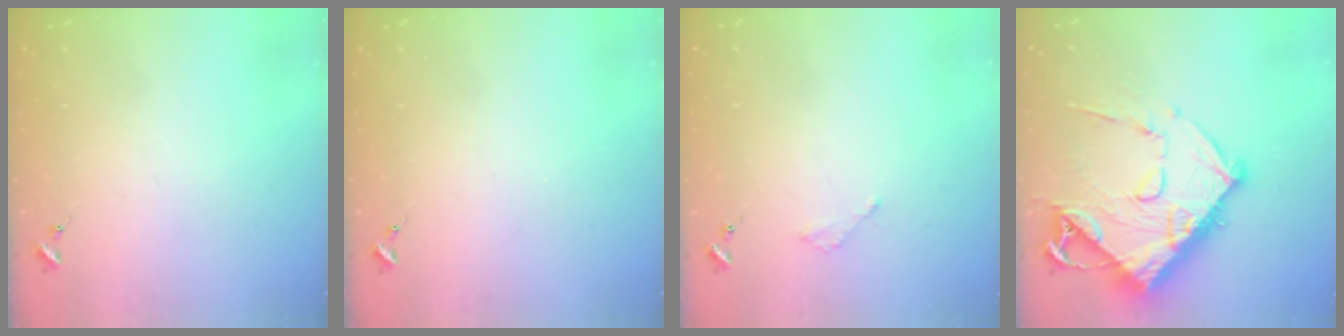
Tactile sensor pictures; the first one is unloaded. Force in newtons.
{"total": 0.0}
{"total": 2.0, "press": 2.0, "slide": 0.3}
{"total": 17.9, "press": 17.8, "slide": 2.0}